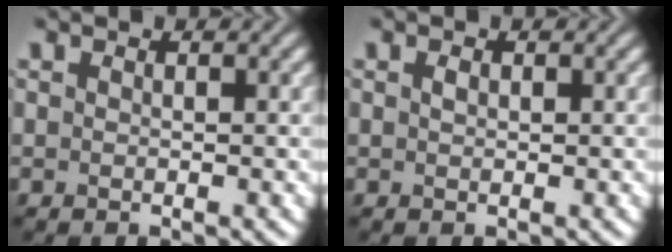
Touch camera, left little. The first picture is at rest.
{"total": 0.6, "force": [0.2, 0.4, 0.4], "torque": [-0.011, 0.002, 0.004]}